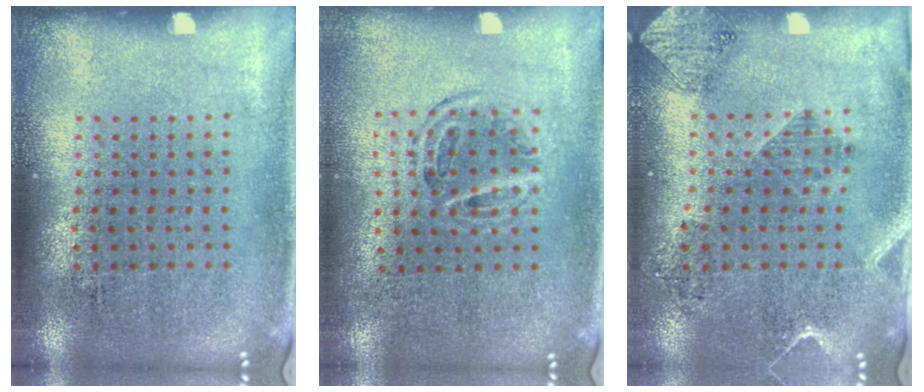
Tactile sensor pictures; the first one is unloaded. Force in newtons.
{"total": 1.0, "press": 1.0, "slide": 0.4}
{"total": 2.0, "press": 1.7, "slide": 1.1}